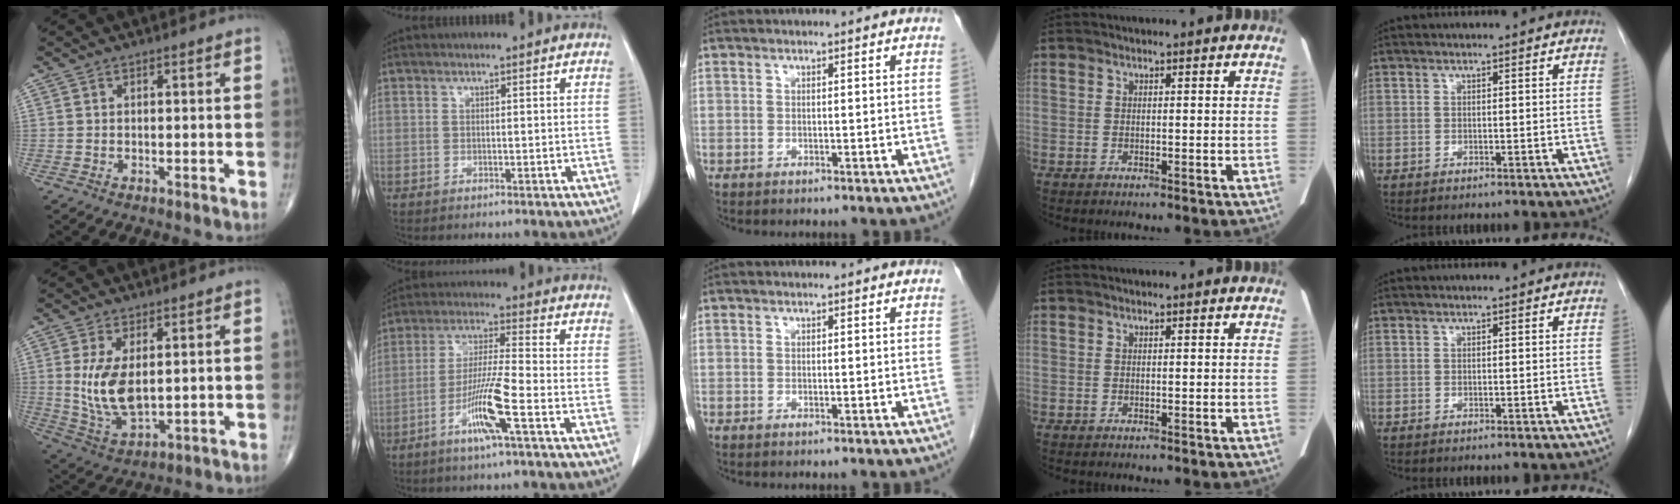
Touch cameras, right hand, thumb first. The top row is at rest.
{"thumb": {"total": 9.9, "force": [1.4, 5.0, 8.4], "torque": [-0.164, -0.017, 0.043]}, "index": {"total": 9.7, "force": [-4.3, -0.4, 8.6], "torque": [-0.169, -0.010, -0.087]}}